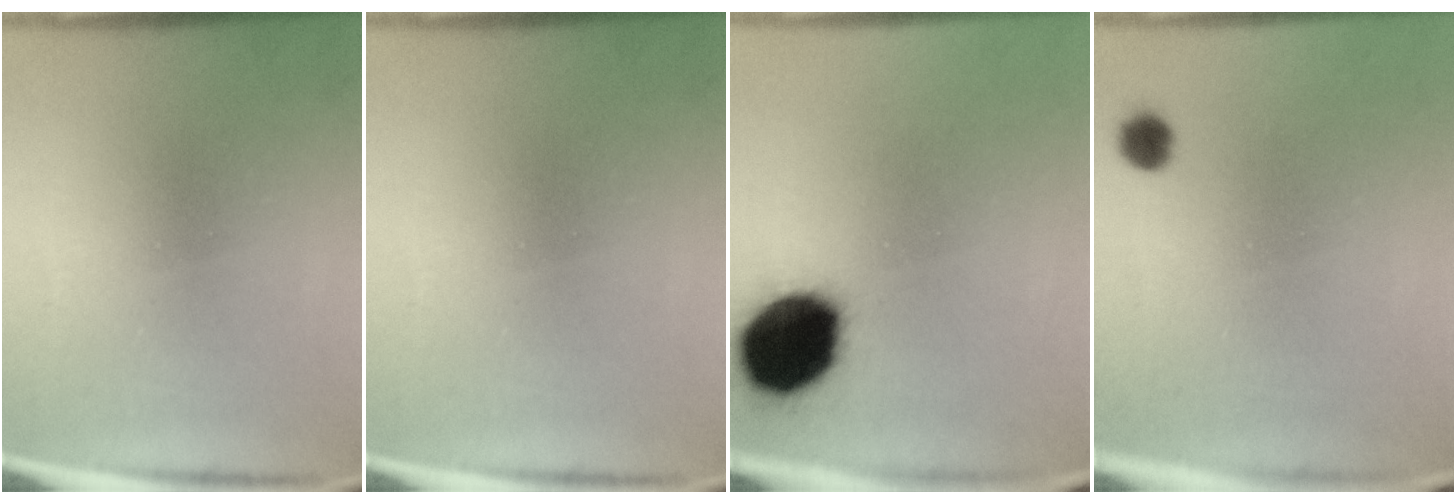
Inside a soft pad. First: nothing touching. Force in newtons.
{"total": 0.0}
{"total": 18.8}
{"total": 2.6}